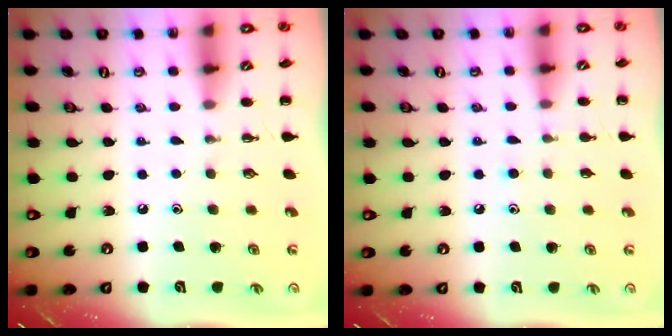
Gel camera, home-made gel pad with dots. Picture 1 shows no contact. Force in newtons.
{"total": 5.2, "press": 4.9, "slide": 1.6}